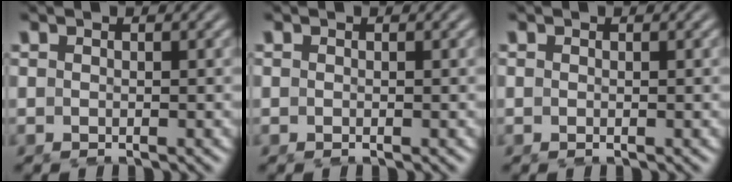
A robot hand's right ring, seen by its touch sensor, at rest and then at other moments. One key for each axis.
{"total": 0.0}
{"total": 0.0}